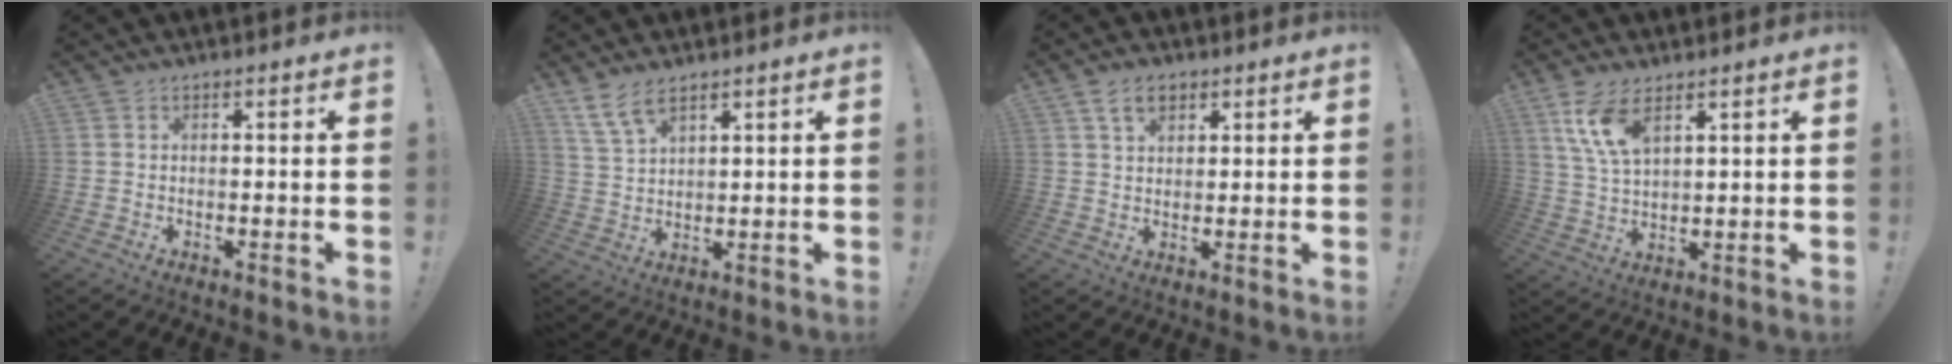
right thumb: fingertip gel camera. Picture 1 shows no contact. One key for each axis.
{"total": 7.3, "fx": 5.3, "fy": 3.0, "fz": 4.0, "tx": -0.079, "ty": -0.021, "tz": 0.103}
{"total": 6.3, "fx": 3.3, "fy": 4.0, "fz": 3.6, "tx": -0.062, "ty": -0.001, "tz": 0.063}
{"total": 9.9, "fx": 5.9, "fy": 4.1, "fz": 6.8, "tx": -0.135, "ty": -0.020, "tz": 0.109}